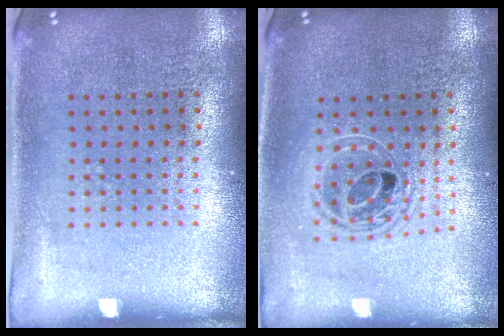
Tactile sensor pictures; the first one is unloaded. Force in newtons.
{"total": 1.5, "press": 1.3, "slide": 0.8}